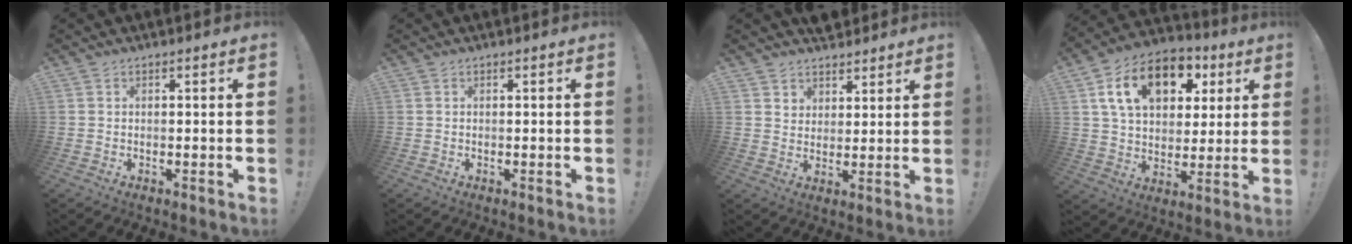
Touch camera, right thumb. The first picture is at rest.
{"total": 0.0}
{"total": 5.4, "force": [4.2, 3.3, -0.2], "torque": [0.010, -0.036, 0.079]}
{"total": 18.3, "force": [7.5, 12.1, 11.5], "torque": [-0.186, -0.017, 0.136]}